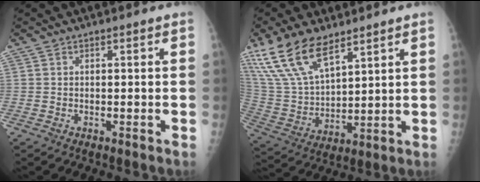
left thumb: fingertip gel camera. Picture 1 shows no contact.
{"total": 15.7, "force": [10.8, 6.6, 9.4], "torque": [-0.174, -0.040, 0.224]}